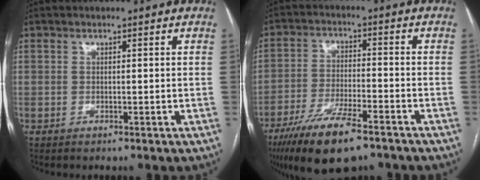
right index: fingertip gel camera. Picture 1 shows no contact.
{"total": 12.6, "force": [-8.6, 2.8, 8.8], "torque": [-0.161, -0.023, -0.147]}